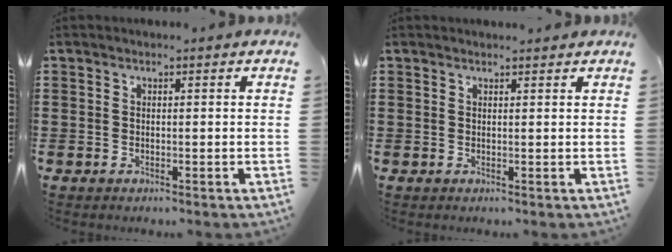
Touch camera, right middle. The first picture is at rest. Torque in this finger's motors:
{"motor_torque": [0.06, -0.05, 0.03, 0.01]}